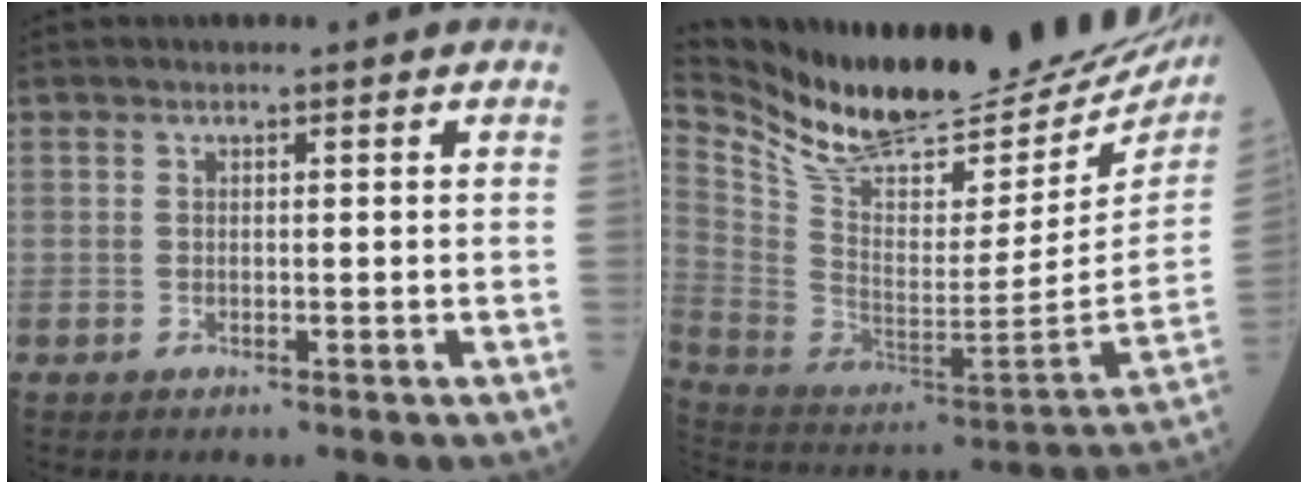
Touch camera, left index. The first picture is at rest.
{"total": 31.8, "force": [27.0, 8.4, 14.6], "torque": [-0.275, -0.066, 0.396]}